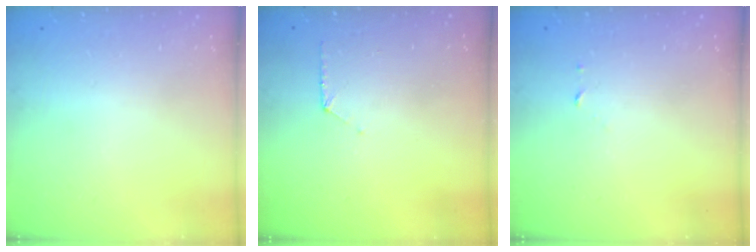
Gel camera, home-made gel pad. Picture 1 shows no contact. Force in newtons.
{"total": 5.9, "press": 5.9, "slide": 0.6}
{"total": 2.5, "press": 2.5, "slide": 0.2}